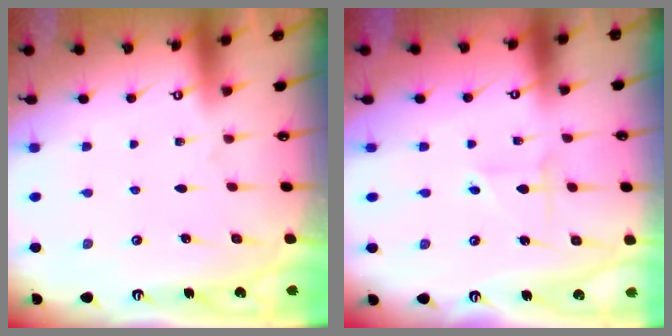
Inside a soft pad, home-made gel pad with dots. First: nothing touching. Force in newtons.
{"total": 2.3, "press": 2.3, "slide": 0.2}